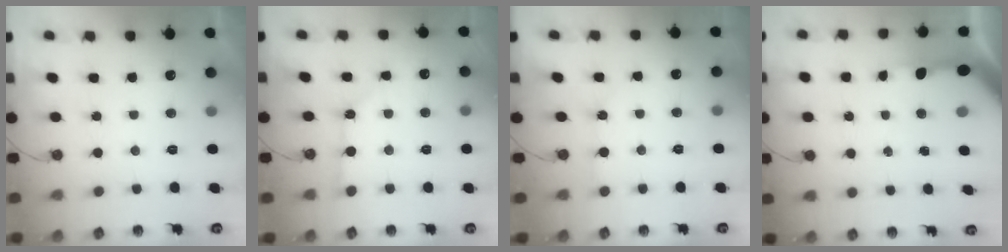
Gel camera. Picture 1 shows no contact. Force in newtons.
{"total": 2.1, "press": 2.1, "slide": 0.3}
{"total": 2.9, "press": 2.9, "slide": 0.4}
{"total": 9.0, "press": 8.9, "slide": 1.0}